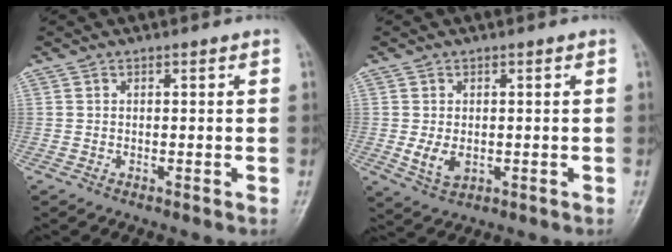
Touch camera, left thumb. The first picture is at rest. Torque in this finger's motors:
{"motor_torque": [-0.03, 0.07, 0.05, -0.02, 0.00]}